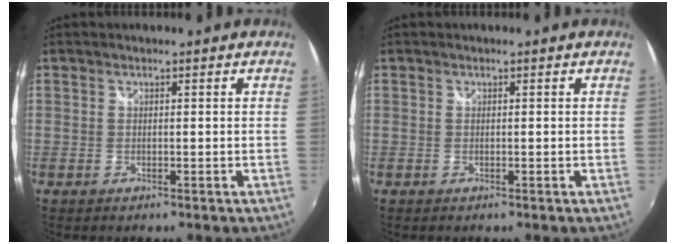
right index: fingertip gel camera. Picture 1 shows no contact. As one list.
[{"total": 0.0}]